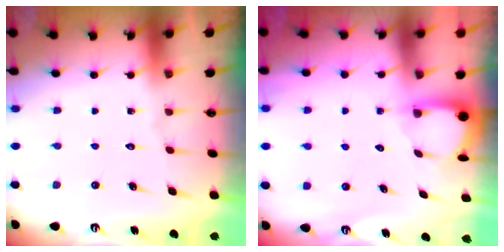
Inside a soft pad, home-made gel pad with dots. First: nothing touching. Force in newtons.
{"total": 2.8, "press": 2.8, "slide": 0.3}